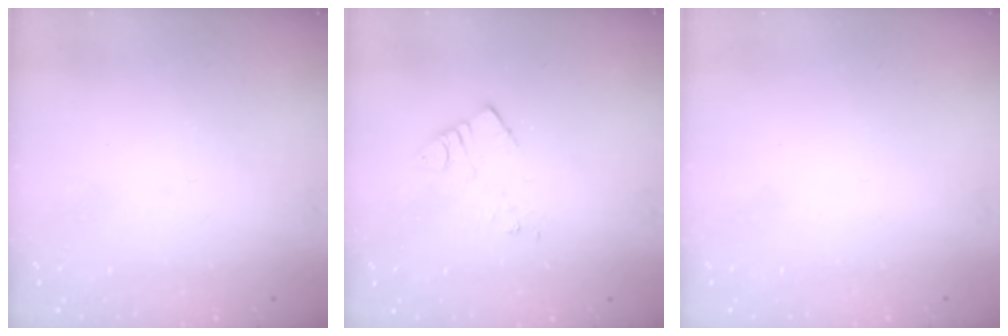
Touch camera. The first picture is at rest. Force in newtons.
{"total": 5.2, "press": 5.2, "slide": 0.7}
{"total": 1.7, "press": 1.7, "slide": 0.1}